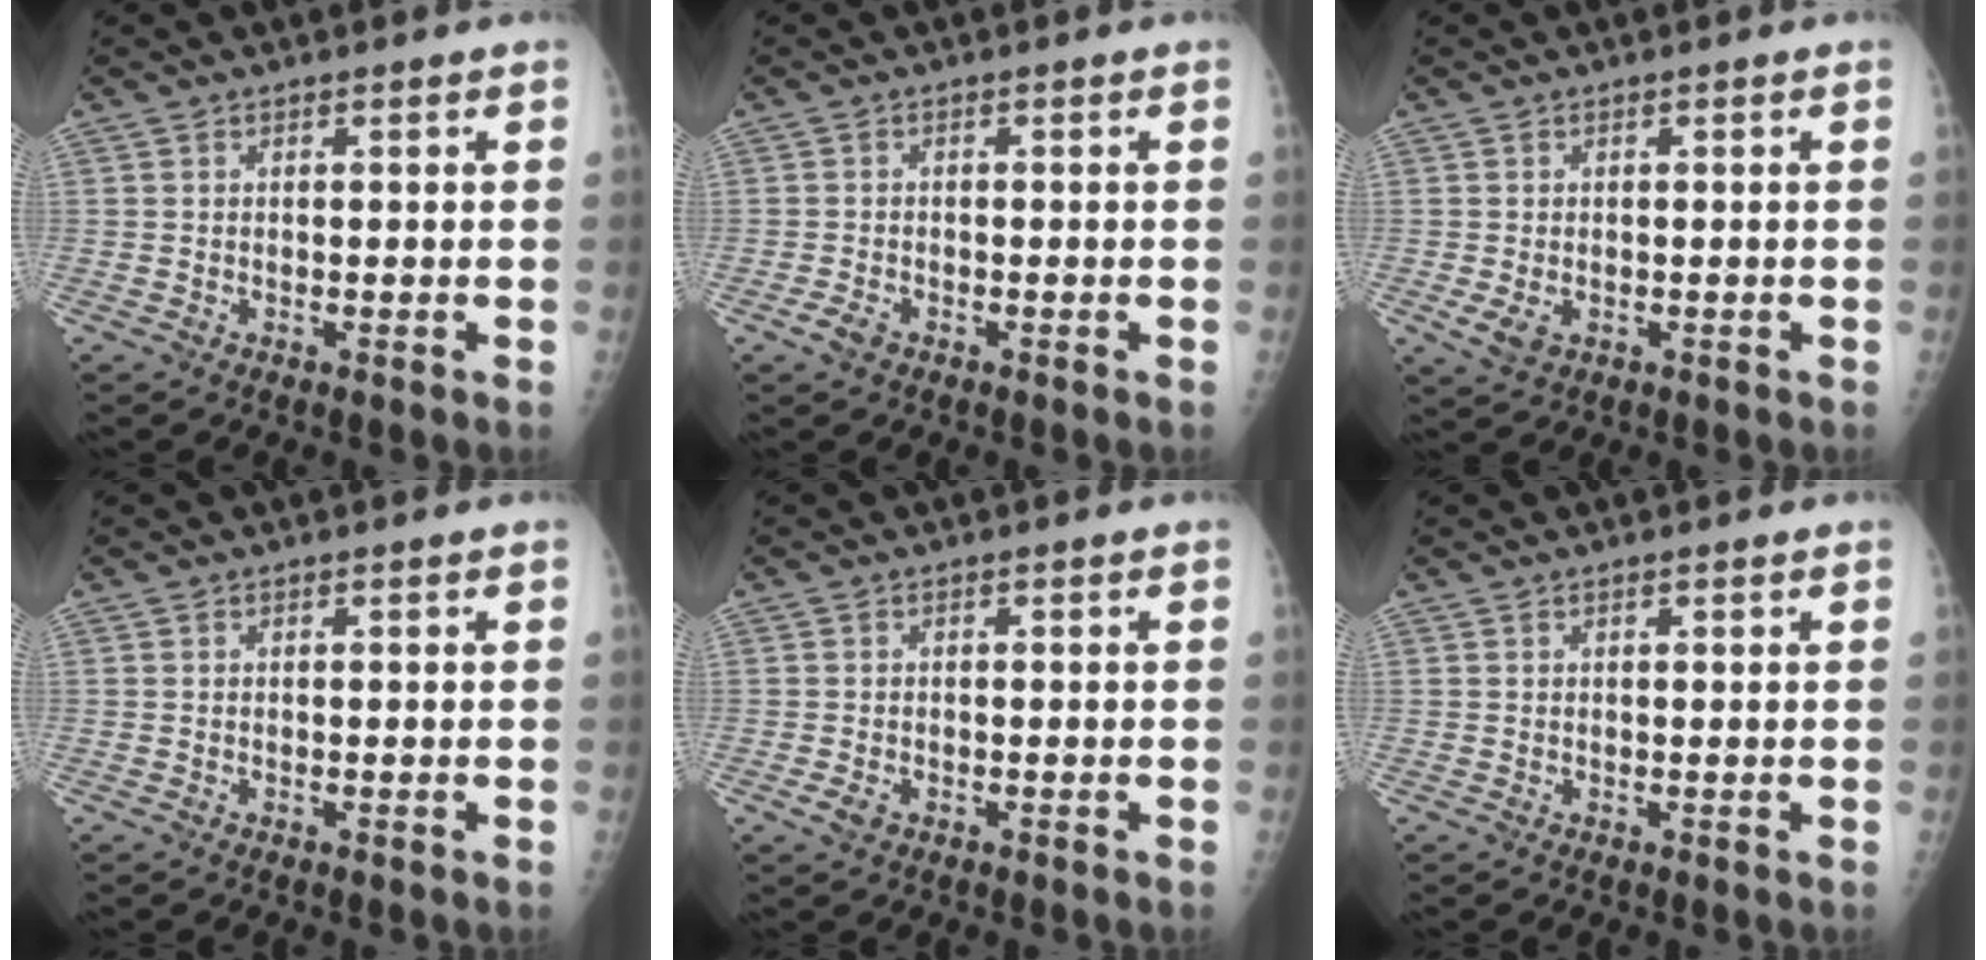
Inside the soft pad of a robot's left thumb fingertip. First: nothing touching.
{"total": 2.0, "force": [-1.2, 1.2, 1.1], "torque": [-0.027, 0.001, -0.021]}
{"total": 2.9, "force": [-0.6, 2.0, 2.0], "torque": [-0.040, -0.006, -0.005]}
{"total": 0.0}
{"total": 1.7, "force": [-0.7, 1.1, 1.0], "torque": [-0.022, -0.002, -0.010]}
{"total": 0.6, "force": [0.5, 0.1, 0.4], "torque": [-0.006, -0.001, 0.008]}